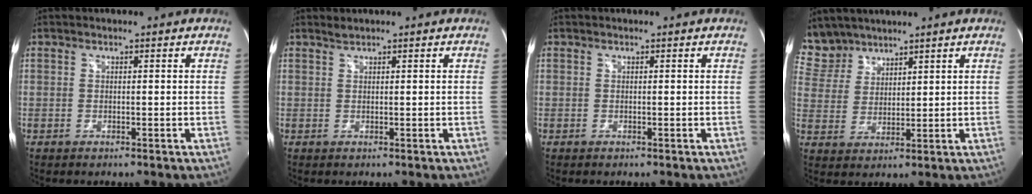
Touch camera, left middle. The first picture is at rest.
{"total": 0.7, "force": [0.7, -0.2, 0.0], "torque": [-0.008, 0.002, 0.016]}
{"total": 0.0}
{"total": 6.3, "force": [5.8, 2.5, -0.1], "torque": [-0.006, 0.008, 0.132]}